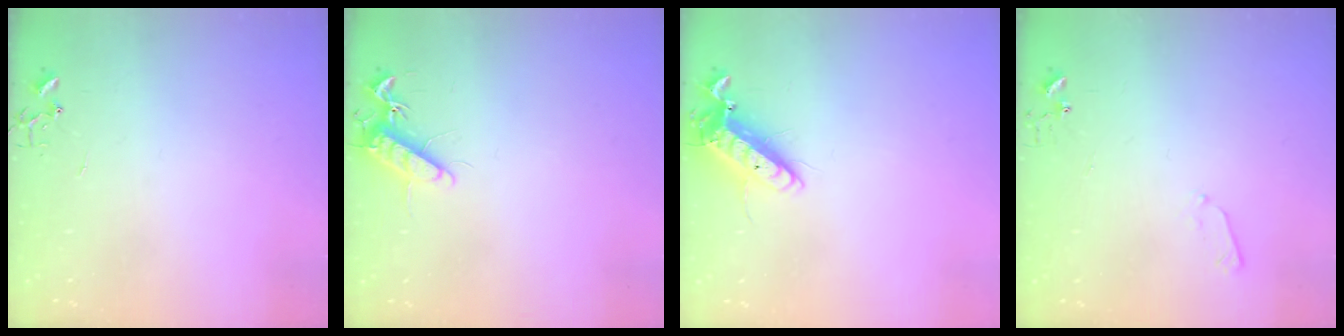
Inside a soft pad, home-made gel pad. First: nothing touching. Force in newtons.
{"total": 11.3, "press": 11.3, "slide": 0.7}
{"total": 12.9, "press": 12.7, "slide": 2.1}
{"total": 3.4, "press": 3.4, "slide": 0.5}